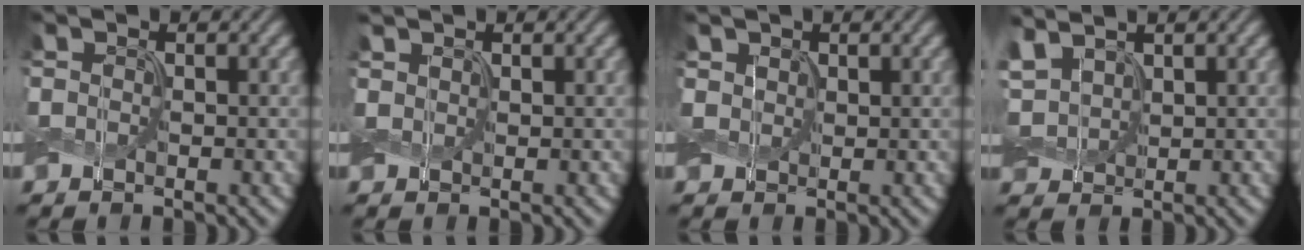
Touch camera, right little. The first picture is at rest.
{"total": 0.8, "force": [0.7, 0.4, 0.1], "torque": [-0.004, 0.001, 0.016]}
{"total": 0.9, "force": [0.5, 0.8, 0.1], "torque": [-0.008, -0.003, 0.010]}
{"total": 3.4, "force": [1.9, 2.1, 1.8], "torque": [-0.054, 0.009, 0.035]}